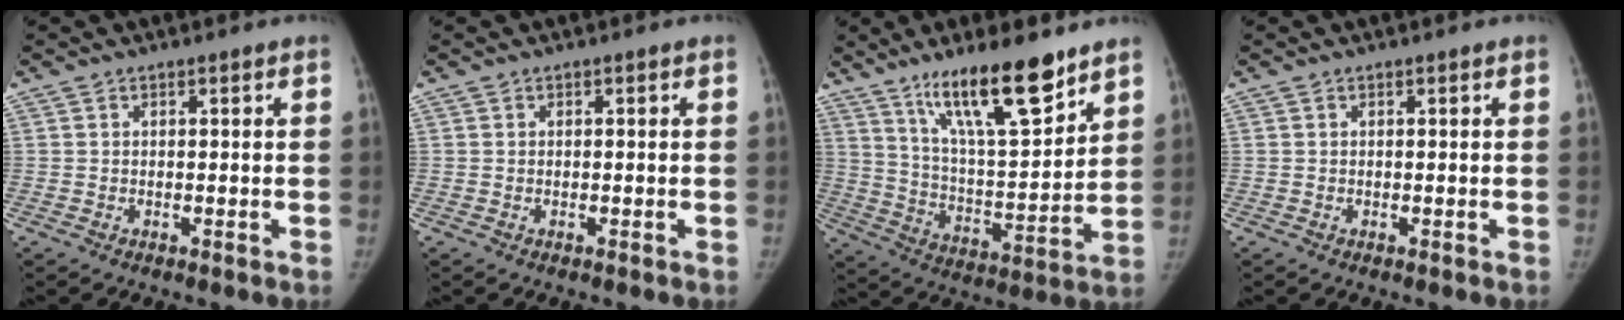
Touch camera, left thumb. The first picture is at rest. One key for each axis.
{"total": 0.0}
{"total": 18.6, "fx": 12.7, "fy": 4.3, "fz": 12.9, "tx": -0.187, "ty": -0.075, "tz": 0.226}
{"total": 0.0}